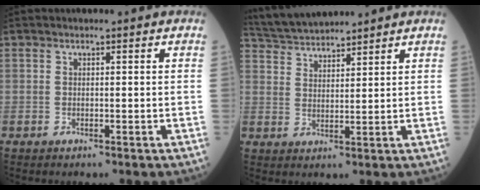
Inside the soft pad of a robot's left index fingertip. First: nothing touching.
{"total": 8.1, "force": [7.9, 0.5, 1.9], "torque": [-0.049, 0.032, 0.149]}